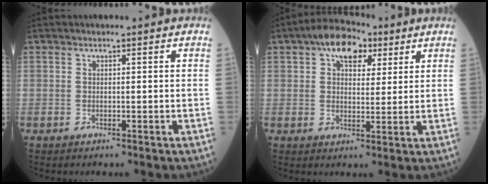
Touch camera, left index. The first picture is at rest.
{"total": 8.0, "force": [4.2, 4.4, 5.2], "torque": [-0.084, 0.032, 0.065]}